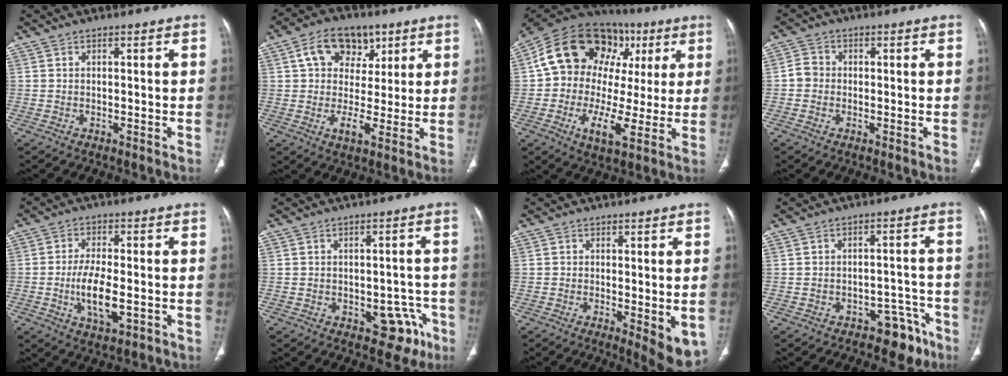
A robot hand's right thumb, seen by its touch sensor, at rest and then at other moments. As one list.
[{"total": 12.2, "force": [4.5, 8.5, 7.4], "torque": [-0.082, -0.003, 0.071]}, {"total": 23.1, "force": [5.1, 16.4, 15.5], "torque": [-0.216, 0.030, 0.078]}, {"total": 2.8, "force": [-0.5, 2.6, 1.1], "torque": [-0.008, 0.008, -0.016]}, {"total": 8.0, "force": [-1.9, 3.5, 7.0], "torque": [-0.127, 0.001, -0.031]}, {"total": 7.8, "force": [-3.6, 5.0, 4.9], "torque": [-0.016, 0.028, -0.036]}, {"total": 7.6, "force": [-2.3, 2.6, 6.8], "torque": [-0.079, -0.017, -0.028]}, {"total": 6.5, "force": [-4.5, 3.9, 2.5], "torque": [0.002, 0.052, -0.058]}]